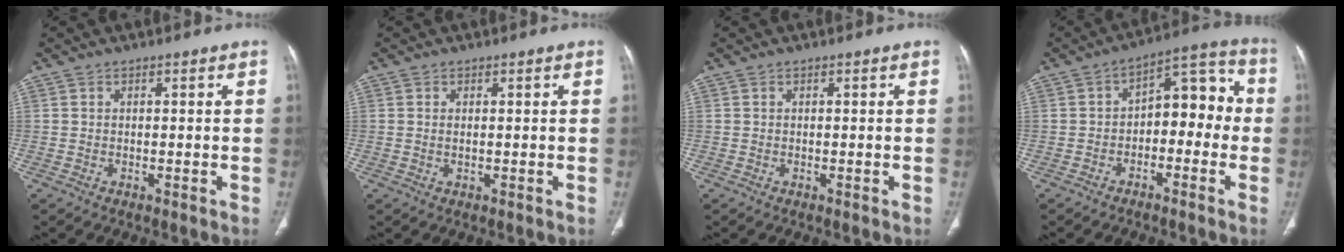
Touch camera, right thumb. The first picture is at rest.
{"total": 0.5, "force": [0.1, 0.2, 0.5], "torque": [-0.015, 0.001, 0.004]}
{"total": 0.0}
{"total": 10.7, "force": [-1.8, 6.6, 8.3], "torque": [-0.071, 0.054, -0.038]}